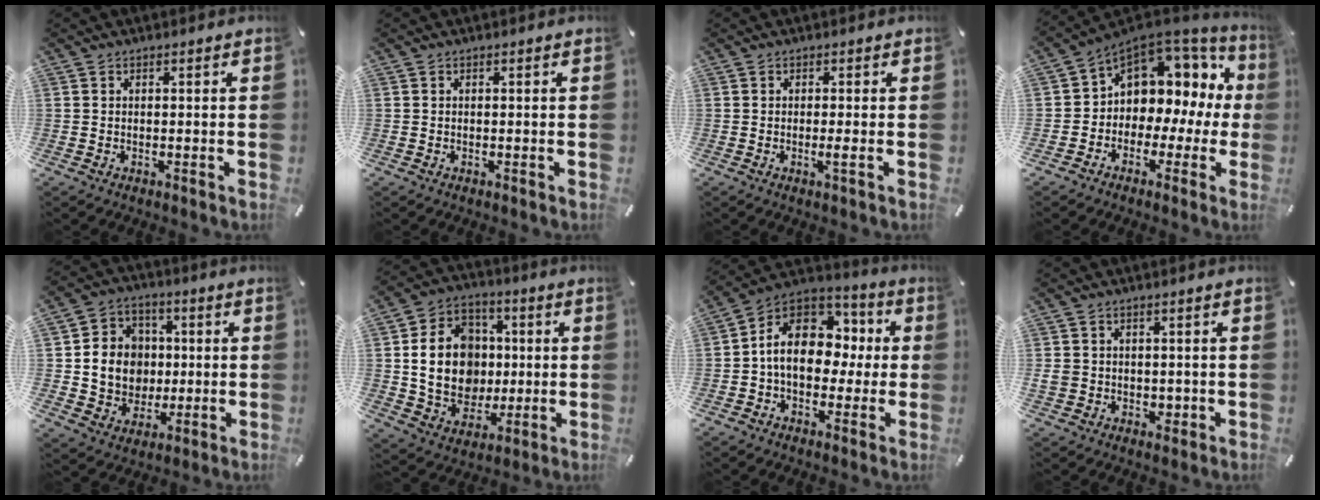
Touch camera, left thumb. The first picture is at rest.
{"total": 0.0}
{"total": 1.8, "force": [-0.4, 0.1, 1.7], "torque": [-0.030, -0.006, -0.006]}
{"total": 8.2, "force": [2.6, 7.0, 3.3], "torque": [-0.056, -0.036, 0.046]}
{"total": 11.3, "force": [0.2, 10.7, 3.7], "torque": [-0.071, 0.006, 0.015]}
{"total": 17.1, "force": [0.7, 14.5, 9.1], "torque": [-0.181, 0.011, 0.022]}
{"total": 13.7, "force": [0.8, 10.8, 8.5], "torque": [-0.153, -0.003, 0.017]}
{"total": 3.9, "force": [0.1, 3.8, 0.8], "torque": [-0.015, 0.002, 0.001]}